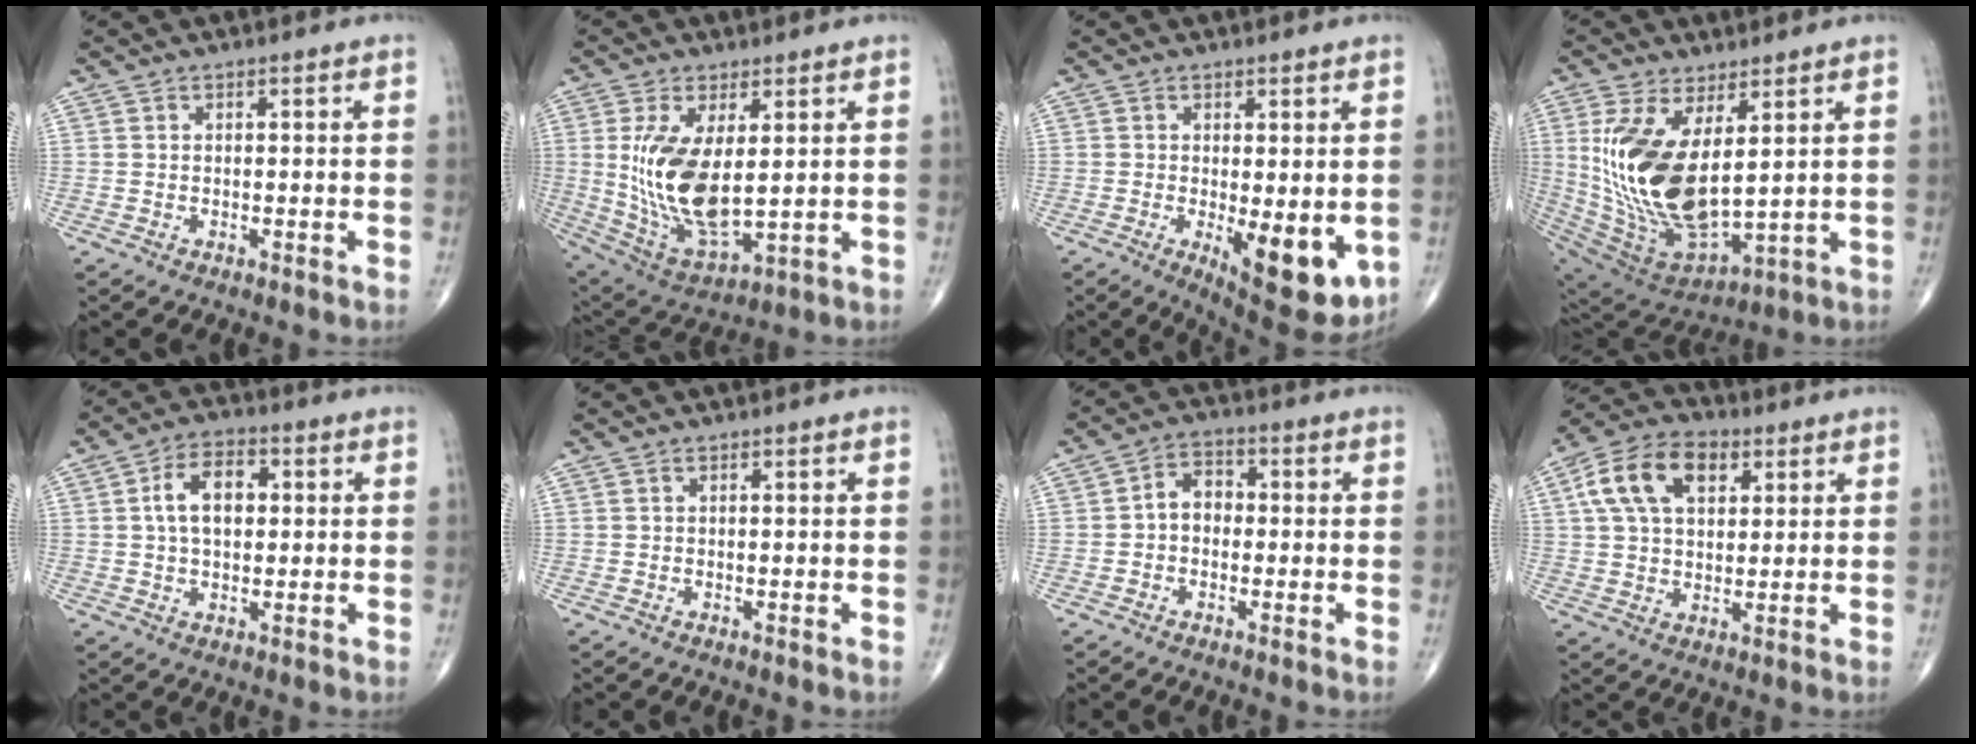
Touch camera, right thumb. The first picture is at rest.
{"total": 15.5, "force": [1.7, 6.9, 13.7], "torque": [-0.266, -0.022, 0.053]}
{"total": 11.4, "force": [-2.0, 4.4, 10.3], "torque": [-0.127, -0.026, -0.013]}
{"total": 20.8, "force": [3.9, 9.9, 17.9], "torque": [-0.361, -0.034, 0.095]}
{"total": 8.9, "force": [1.4, 5.5, 6.8], "torque": [-0.106, 0.014, 0.020]}
{"total": 0.0}
{"total": 5.1, "force": [-0.4, 3.9, 3.3], "torque": [-0.035, 0.023, -0.018]}
{"total": 13.4, "force": [4.7, 8.3, 9.4], "torque": [-0.159, 0.008, 0.081]}